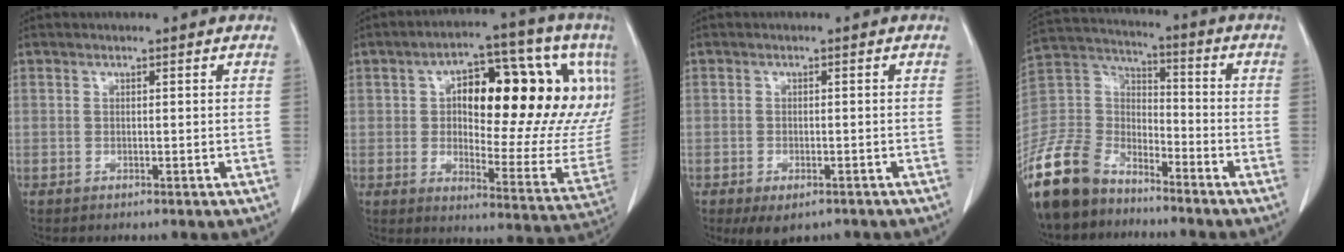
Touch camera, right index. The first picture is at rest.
{"total": 26.8, "force": [7.7, 9.4, 23.9], "torque": [-0.265, 0.060, 0.121]}
{"total": 4.5, "force": [-3.1, 2.1, 2.5], "torque": [-0.037, -0.007, -0.041]}
{"total": 15.0, "force": [-12.4, 6.9, 4.9], "torque": [-0.117, 0.016, -0.241]}